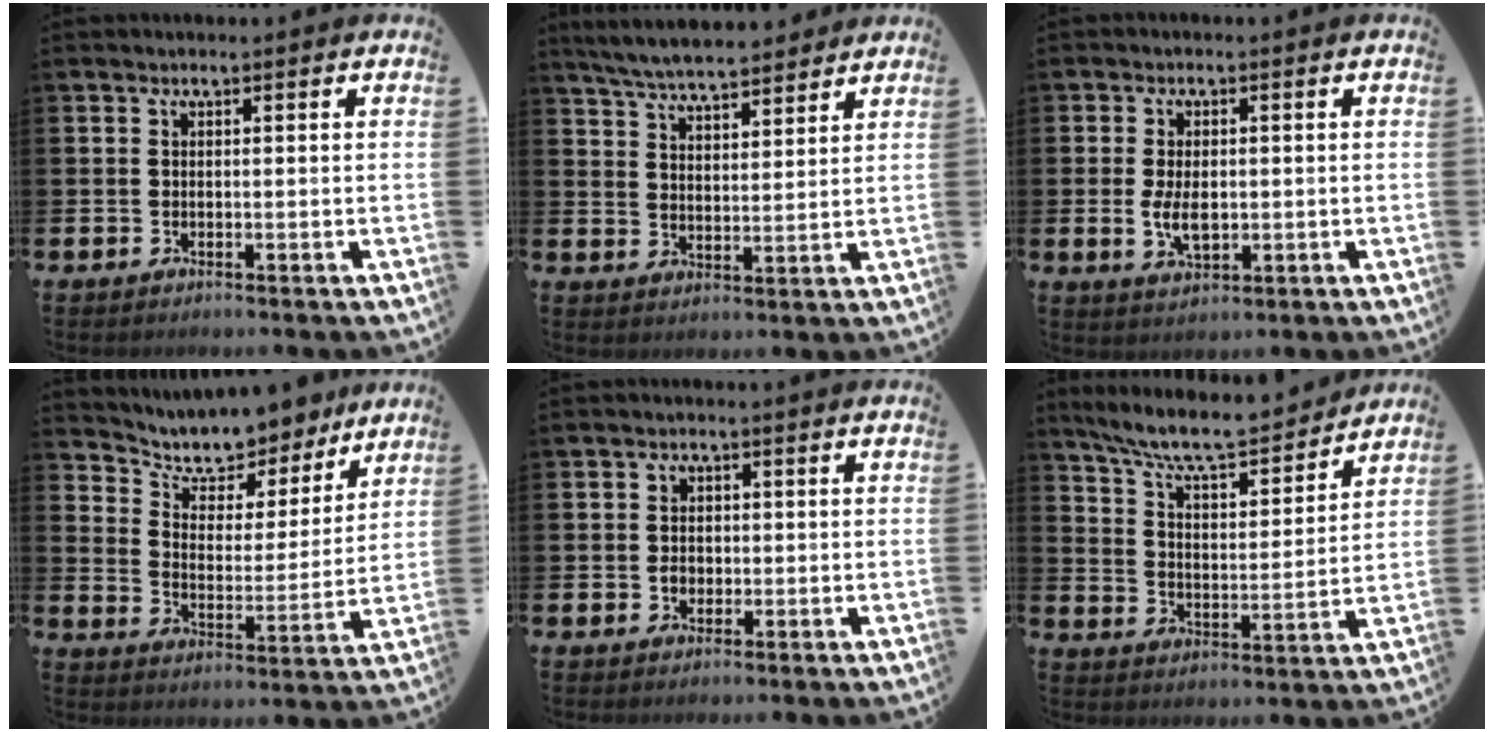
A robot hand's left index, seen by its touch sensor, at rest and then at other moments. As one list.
[{"total": 5.9, "force": [5.8, 0.5, 1.1], "torque": [-0.048, -0.027, 0.104]}, {"total": 4.4, "force": [-0.1, 2.5, 3.7], "torque": [-0.058, 0.001, -0.003]}, {"total": 8.0, "force": [7.4, 2.8, 1.3], "torque": [-0.058, -0.058, 0.128]}, {"total": 2.1, "force": [0.0, 1.9, 0.9], "torque": [-0.004, 0.001, -0.006]}, {"total": 8.5, "force": [7.8, 1.1, 3.1], "torque": [-0.090, -0.056, 0.134]}]